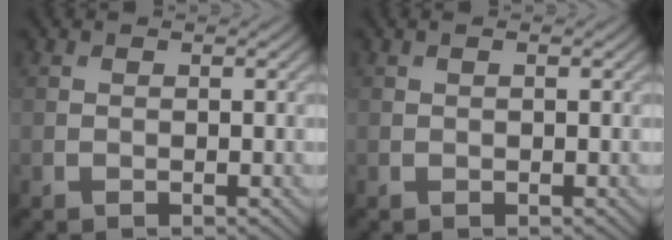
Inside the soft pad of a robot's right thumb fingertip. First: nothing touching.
{"total": 0.5, "force": [0.2, 0.1, 0.5], "torque": [-0.010, 0.004, 0.003]}